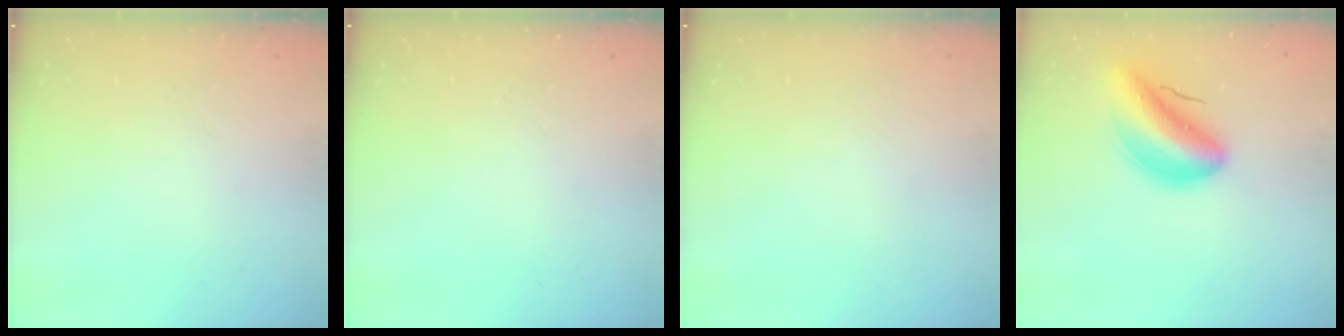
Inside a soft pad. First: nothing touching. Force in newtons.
{"total": 0.0}
{"total": 0.0}
{"total": 9.6, "press": 9.0, "slide": 3.2}